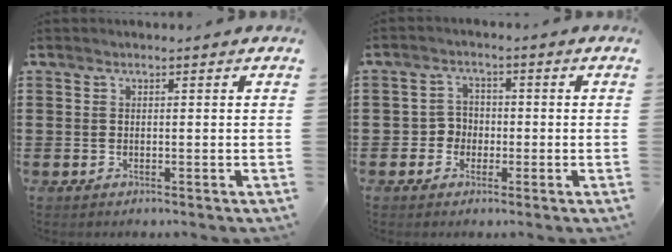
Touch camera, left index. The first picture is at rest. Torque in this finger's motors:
{"motor_torque": [-0.31, 0.39, 0.01, -0.01]}